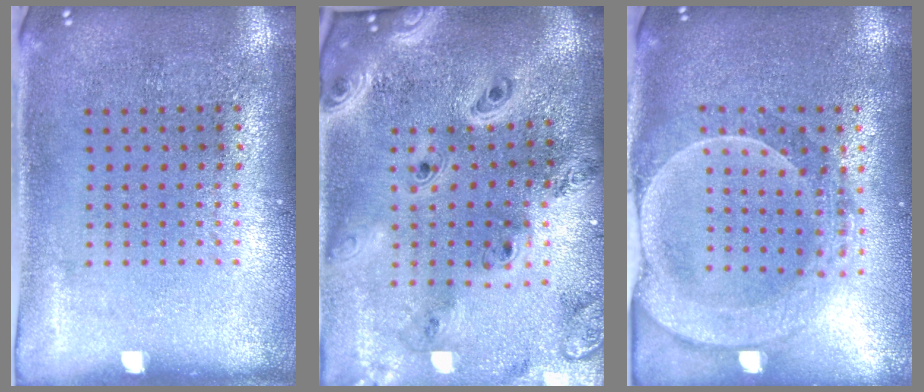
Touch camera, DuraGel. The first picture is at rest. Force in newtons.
{"total": 4.1, "press": 3.1, "slide": 2.7}
{"total": 2.3, "press": 2.1, "slide": 0.9}